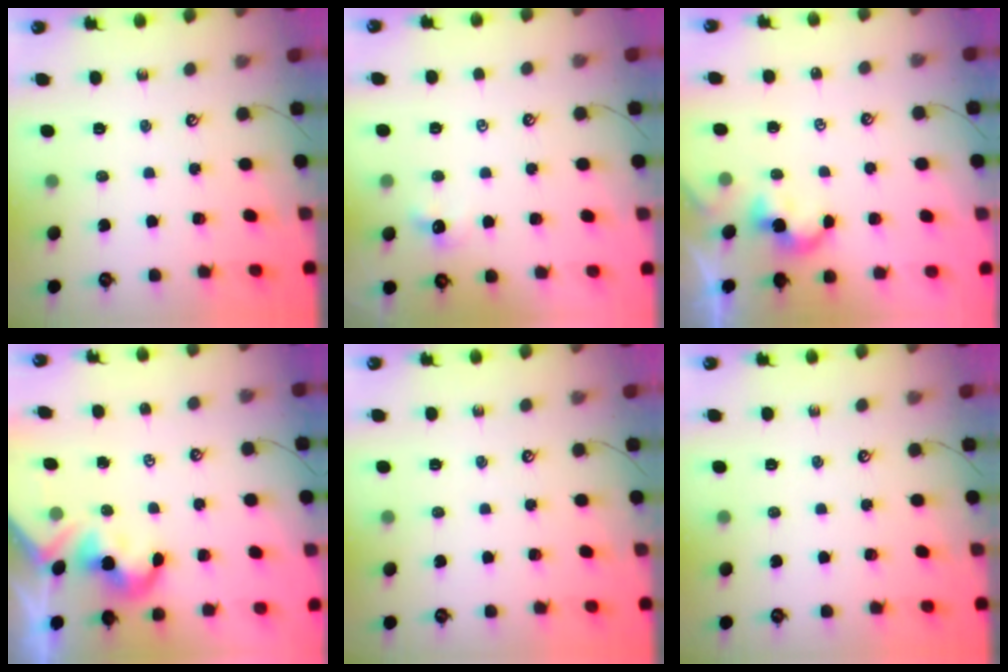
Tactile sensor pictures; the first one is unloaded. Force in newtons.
{"total": 0.7, "press": 0.6, "slide": 0.5}
{"total": 0.0}
{"total": 2.1, "press": 2.0, "slide": 0.5}
{"total": 0.0}
{"total": 0.0}